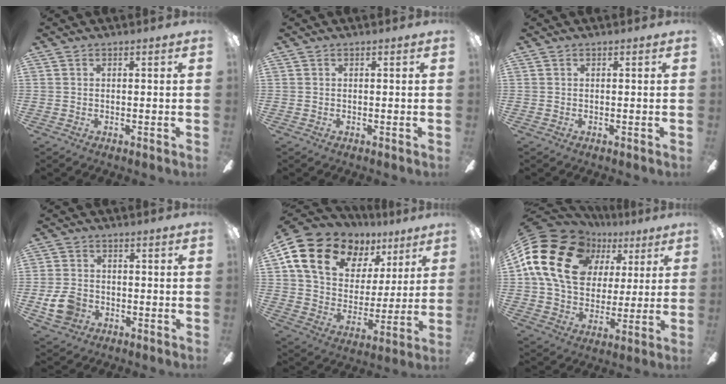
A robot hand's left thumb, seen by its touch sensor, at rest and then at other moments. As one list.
[{"total": 0.0}, {"total": 0.0}, {"total": 7.0, "force": [-2.1, 5.7, 3.6], "torque": [-0.085, 0.011, -0.040]}, {"total": 18.3, "force": [10.9, 12.1, 8.4], "torque": [-0.152, -0.049, 0.204]}, {"total": 22.2, "force": [7.2, 17.7, 11.3], "torque": [-0.216, -0.023, 0.136]}]